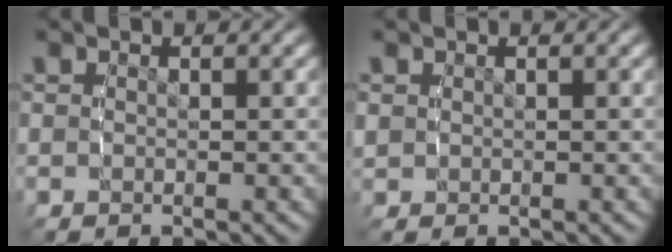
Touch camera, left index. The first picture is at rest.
{"total": 0.7, "force": [0.2, 0.7, 0.0], "torque": [-0.011, -0.004, 0.009]}